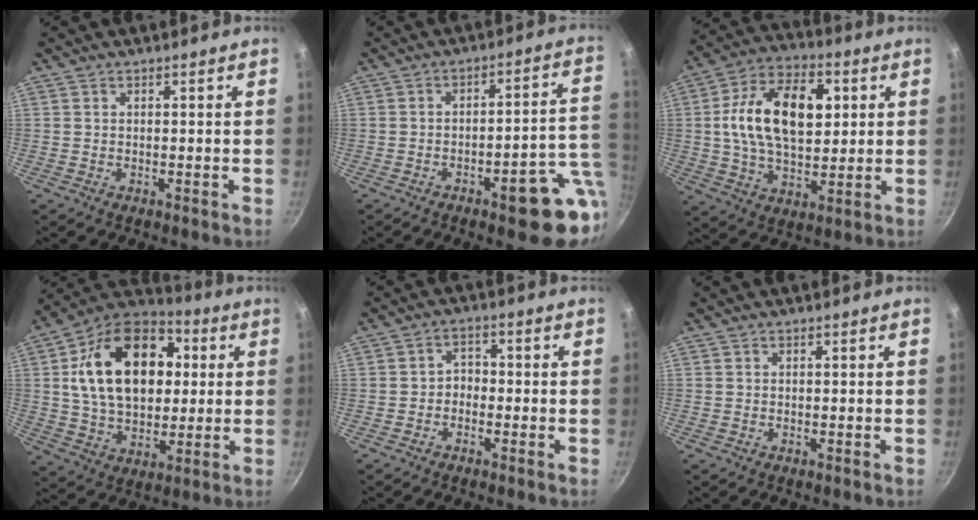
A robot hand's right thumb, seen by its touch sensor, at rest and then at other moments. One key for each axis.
{"total": 13.0, "fx": -4.2, "fy": 4.0, "fz": 11.6, "tx": -0.108, "ty": 0.028, "tz": -0.052}
{"total": 18.9, "fx": 3.5, "fy": 11.5, "fz": 14.6, "tx": -0.227, "ty": 0.007, "tz": 0.049}
{"total": 24.3, "fx": 4.4, "fy": 16.3, "fz": 17.5, "tx": -0.269, "ty": 0.018, "tz": 0.064}
{"total": 3.0, "fx": -1.1, "fy": 2.3, "fz": 1.5, "tx": -0.007, "ty": 0.019, "tz": -0.026}
{"total": 0.0}